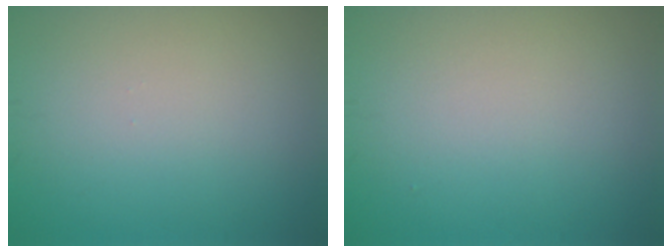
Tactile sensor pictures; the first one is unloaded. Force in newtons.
{"total": 0.0}